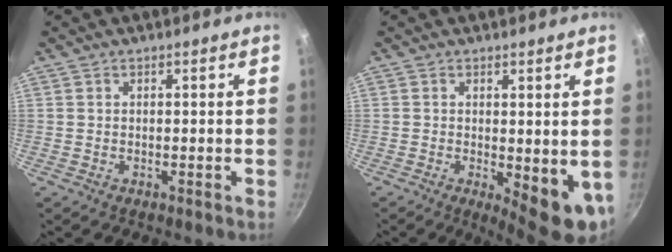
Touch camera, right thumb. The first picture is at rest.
{"total": 8.5, "force": [-0.5, 3.2, 7.8], "torque": [-0.086, -0.013, 0.002]}